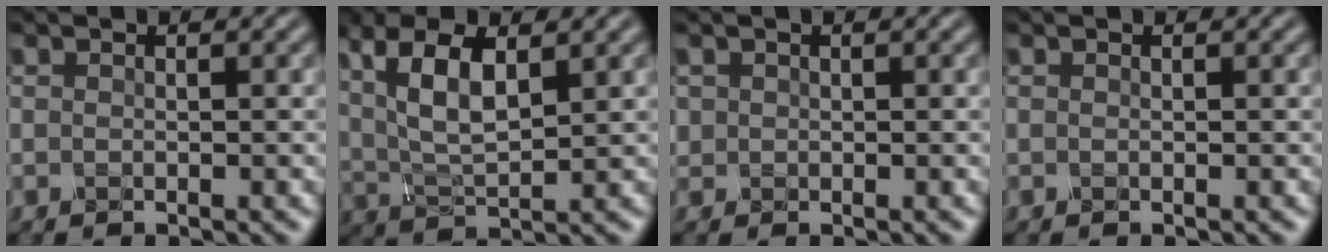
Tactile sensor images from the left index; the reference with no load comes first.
{"total": 7.0, "force": [2.4, 2.7, 5.9], "torque": [-0.126, 0.006, 0.046]}
{"total": 0.7, "force": [0.1, 0.7, -0.1], "torque": [0.001, -0.001, 0.005]}
{"total": 0.0}